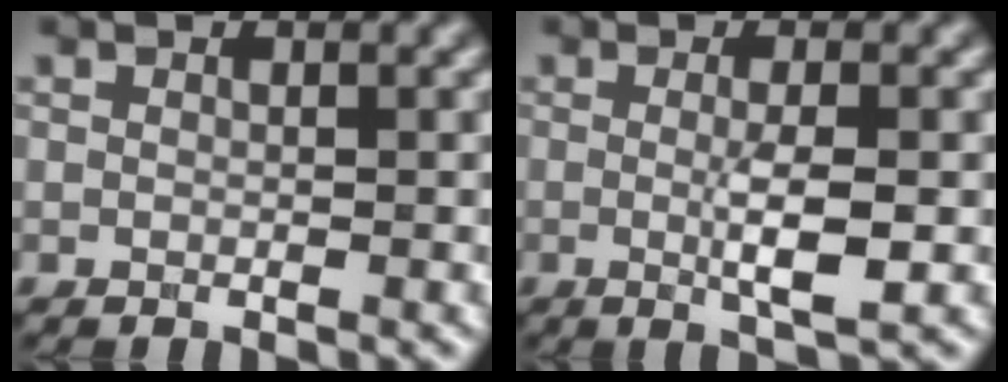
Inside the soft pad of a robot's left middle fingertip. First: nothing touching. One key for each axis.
{"total": 3.3, "fx": -0.3, "fy": 0.5, "fz": 3.3, "tx": -0.061, "ty": -0.008, "tz": -0.003}